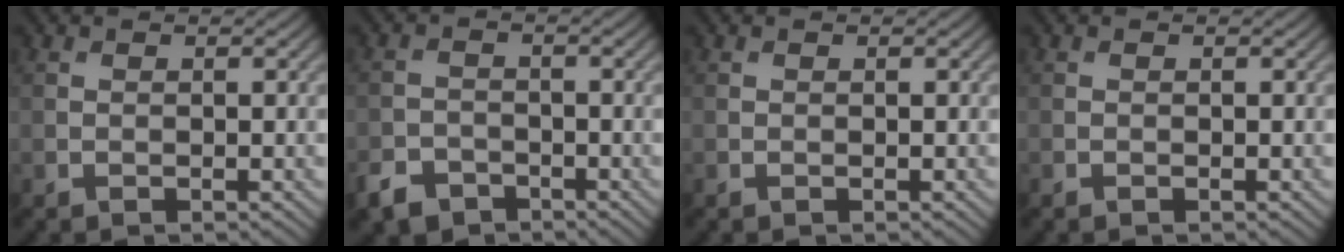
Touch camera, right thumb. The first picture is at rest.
{"total": 3.7, "force": [-2.7, 2.2, 1.1], "torque": [-0.025, -0.005, -0.059]}
{"total": 0.0}
{"total": 0.0}